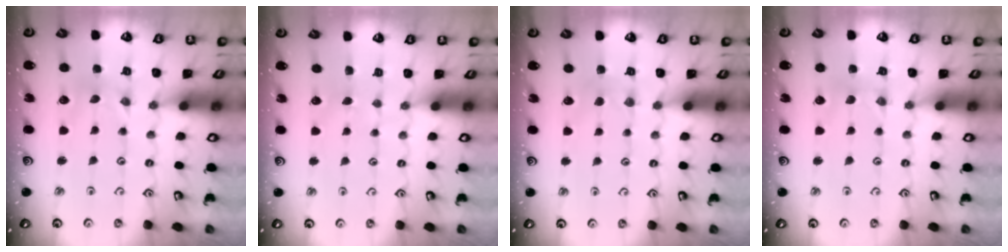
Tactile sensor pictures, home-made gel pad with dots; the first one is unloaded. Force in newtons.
{"total": 1.1, "press": 1.1, "slide": 0.2}
{"total": 3.2, "press": 3.2, "slide": 0.5}
{"total": 0.8, "press": 0.8, "slide": 0.2}